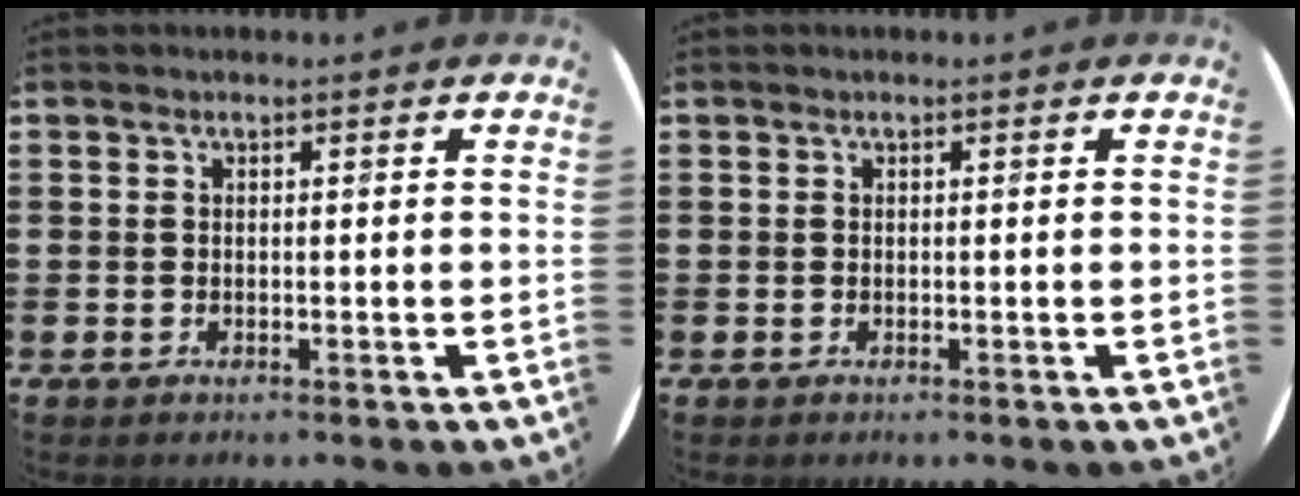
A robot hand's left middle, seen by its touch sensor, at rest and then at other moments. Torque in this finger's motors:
{"motor_torque": [-0.03, -0.03, 0.00, -0.01]}